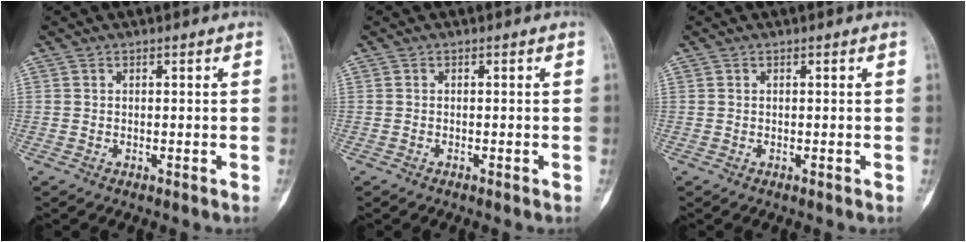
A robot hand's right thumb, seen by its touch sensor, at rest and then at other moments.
{"total": 0.0}
{"total": 0.0}